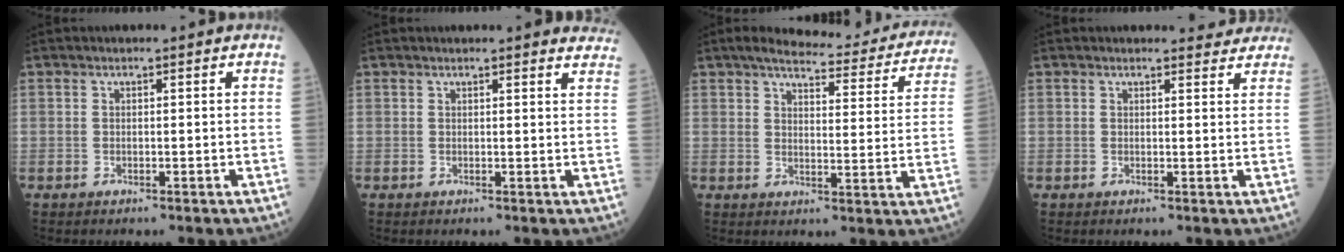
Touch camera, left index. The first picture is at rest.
{"total": 8.1, "force": [7.9, 1.4, 1.4], "torque": [0.016, -0.011, 0.052]}
{"total": 18.4, "force": [16.7, 3.6, 6.9], "torque": [-0.070, -0.028, 0.186]}
{"total": 3.3, "force": [3.2, 0.8, 0.1], "torque": [0.004, -0.004, 0.021]}